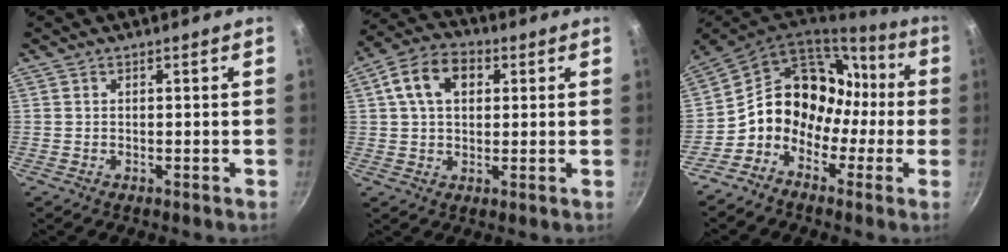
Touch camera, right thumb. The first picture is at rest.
{"total": 10.2, "force": [2.8, 7.0, 6.8], "torque": [-0.102, 0.015, 0.036]}
{"total": 15.8, "force": [-2.4, 13.1, 8.4], "torque": [-0.078, 0.062, -0.056]}